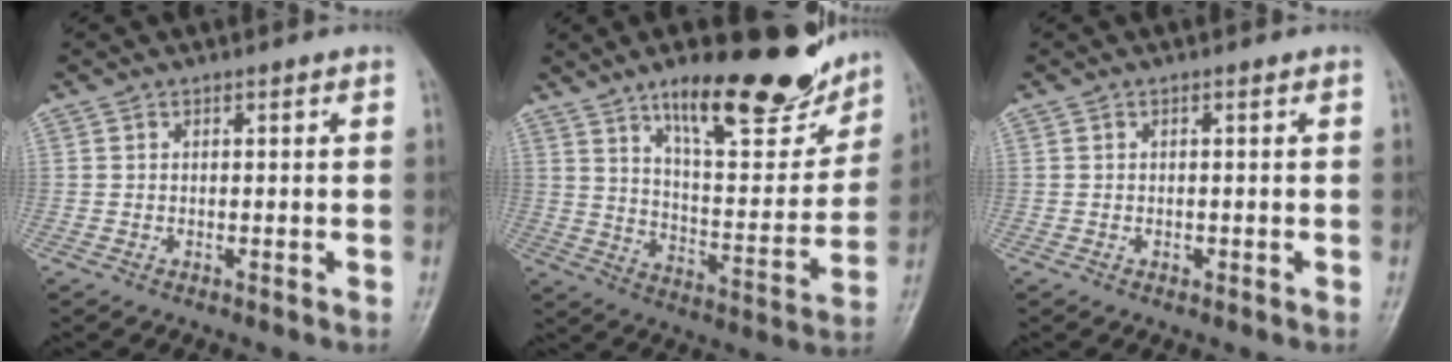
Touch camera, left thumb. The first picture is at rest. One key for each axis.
{"total": 21.5, "fx": 14.8, "fy": 6.9, "fz": 14.0, "tx": -0.156, "ty": -0.079, "tz": 0.231}
{"total": 0.6, "fx": -0.1, "fy": 0.4, "fz": 0.4, "tx": -0.002, "ty": 0.001, "tz": -0.003}